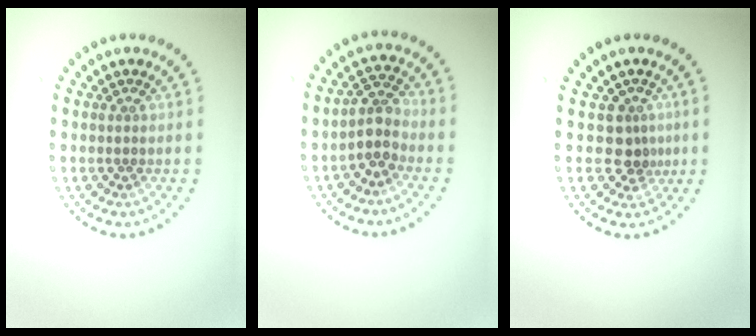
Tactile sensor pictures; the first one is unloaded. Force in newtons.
{"total": 2.6, "press": 2.1, "slide": 1.5}
{"total": 2.4, "press": 1.9, "slide": 1.6}